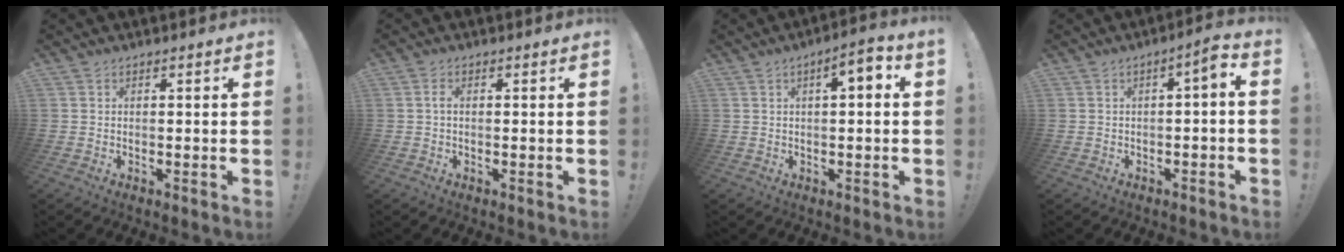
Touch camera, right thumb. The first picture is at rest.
{"total": 1.5, "force": [0.0, 0.7, 1.3], "torque": [-0.027, 0.005, -0.002]}
{"total": 4.6, "force": [0.2, 1.0, 4.5], "torque": [-0.058, -0.004, -0.003]}
{"total": 4.0, "force": [-0.5, 0.7, 4.0], "torque": [-0.055, -0.001, -0.013]}